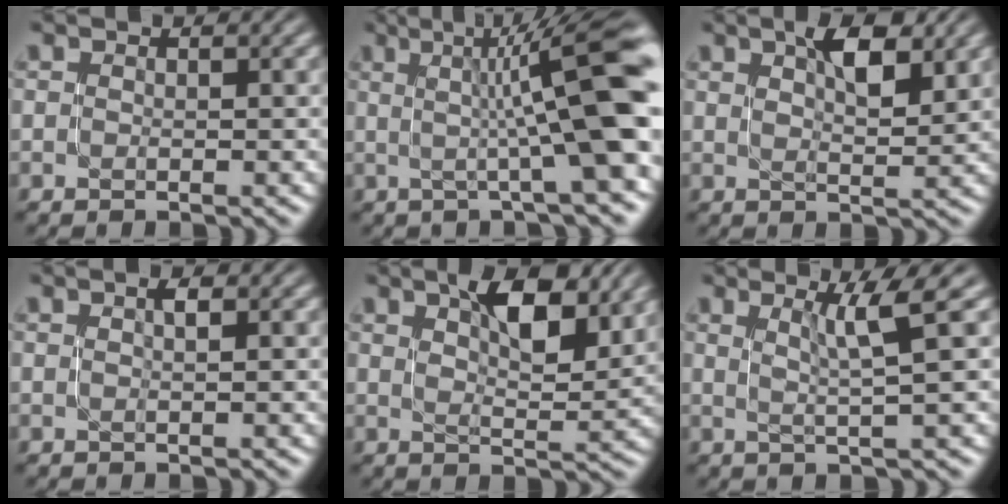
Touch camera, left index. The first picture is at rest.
{"total": 10.5, "force": [0.9, 1.9, 10.3], "torque": [-0.122, 0.016, 0.010]}
{"total": 4.5, "force": [2.2, 1.4, 3.6], "torque": [-0.050, -0.001, 0.035]}
{"total": 1.0, "force": [0.3, 0.2, 0.9], "torque": [-0.012, 0.003, 0.003]}
{"total": 6.8, "force": [3.5, 2.4, 5.4], "torque": [-0.074, 0.003, 0.056]}
{"total": 3.4, "force": [1.3, 0.0, 3.1], "torque": [-0.052, 0.000, 0.026]}